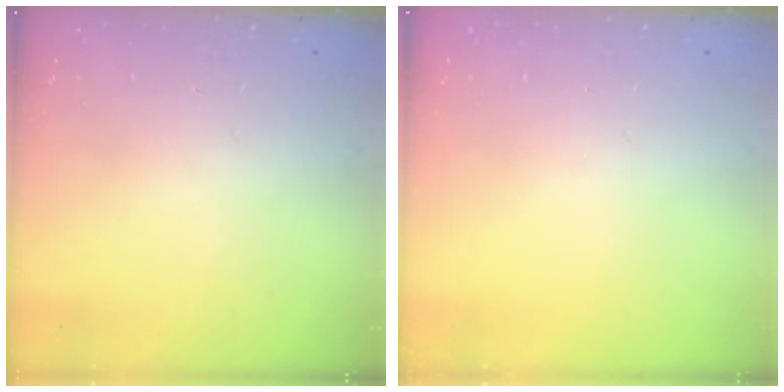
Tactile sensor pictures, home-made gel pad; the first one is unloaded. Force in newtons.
{"total": 0.0}